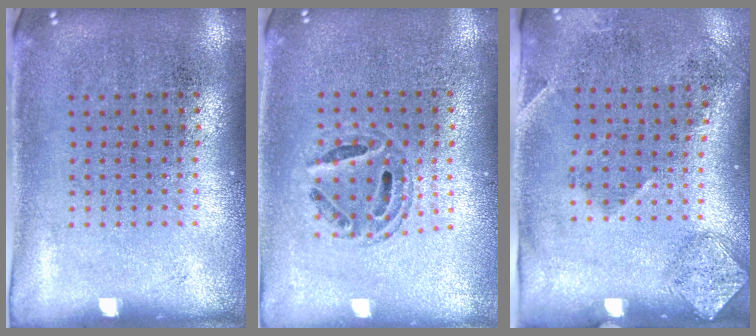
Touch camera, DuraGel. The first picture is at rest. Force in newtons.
{"total": 0.6, "press": 0.6, "slide": 0.2}
{"total": 1.9, "press": 1.2, "slide": 1.4}